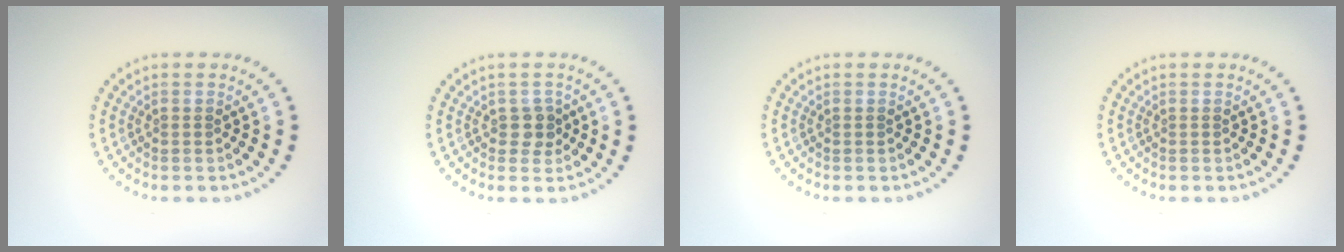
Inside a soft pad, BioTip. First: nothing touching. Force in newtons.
{"total": 1.4, "press": 1.4, "slide": 0.5}
{"total": 0.0}
{"total": 0.0}